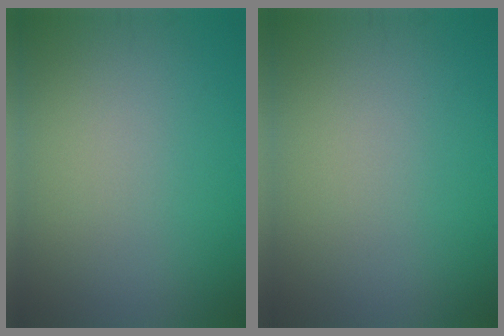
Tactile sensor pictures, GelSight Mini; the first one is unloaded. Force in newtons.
{"total": 0.0}